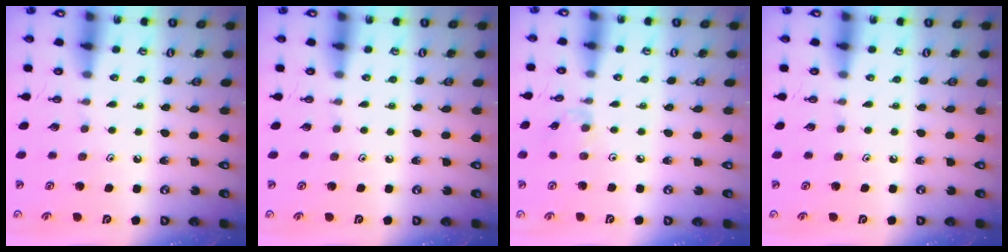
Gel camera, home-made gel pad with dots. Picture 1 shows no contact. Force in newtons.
{"total": 0.0}
{"total": 2.2, "press": 2.2, "slide": 0.4}
{"total": 0.0}